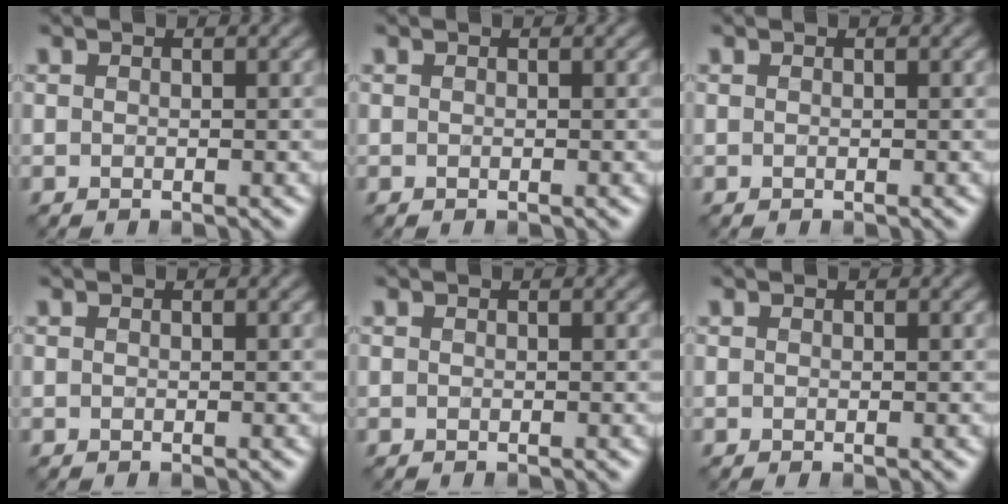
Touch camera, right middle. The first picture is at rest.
{"total": 0.0}
{"total": 0.0}
{"total": 0.0}
{"total": 0.0}
{"total": 0.0}